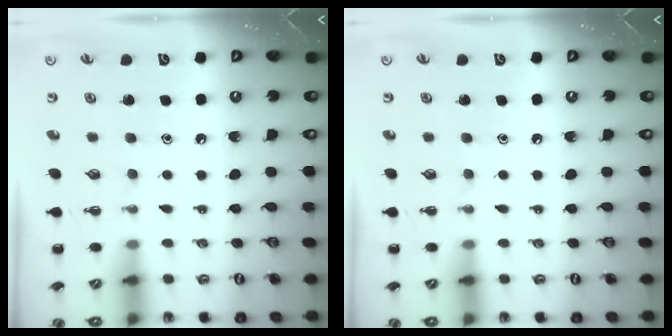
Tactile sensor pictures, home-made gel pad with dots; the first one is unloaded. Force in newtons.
{"total": 0.0}